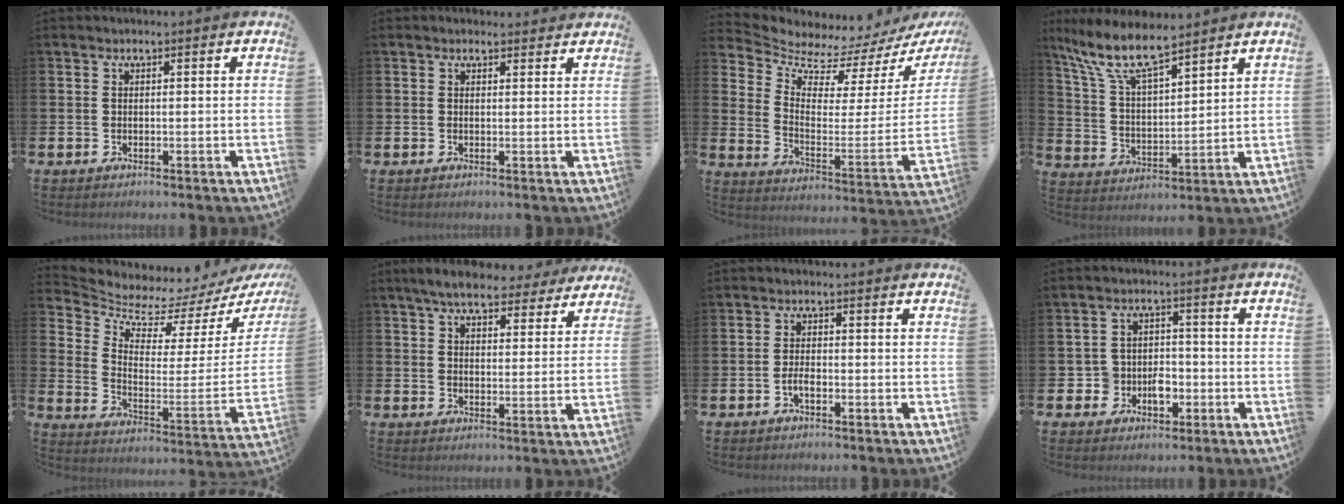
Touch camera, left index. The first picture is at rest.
{"total": 1.1, "force": [1.0, 0.4, 0.1], "torque": [0.006, 0.002, 0.016]}
{"total": 6.0, "force": [5.8, 1.6, 0.3], "torque": [-0.041, -0.066, 0.094]}
{"total": 9.6, "force": [8.0, 2.2, 4.9], "torque": [-0.127, -0.032, 0.144]}
{"total": 5.7, "force": [5.5, 1.5, 0.6], "torque": [-0.043, -0.066, 0.089]}
{"total": 7.2, "force": [6.6, 1.8, 2.3], "torque": [-0.055, -0.026, 0.118]}
{"total": 1.9, "force": [-0.7, 0.8, 1.5], "torque": [-0.034, 0.003, -0.013]}
{"total": 4.2, "force": [-1.6, 3.7, 1.2], "torque": [-0.022, 0.002, -0.037]}